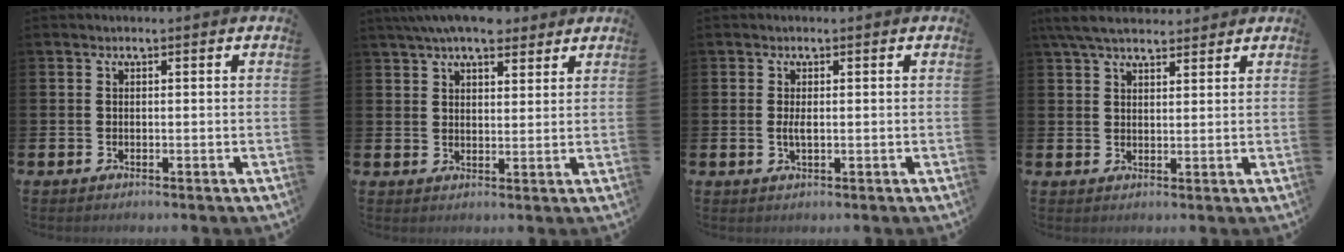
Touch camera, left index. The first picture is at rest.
{"total": 6.8, "force": [6.1, 2.0, 2.2], "torque": [-0.051, -0.018, 0.112]}
{"total": 1.5, "force": [0.1, 0.5, 1.4], "torque": [-0.026, 0.002, 0.000]}
{"total": 5.5, "force": [4.8, 1.5, 2.0], "torque": [-0.058, -0.009, 0.092]}